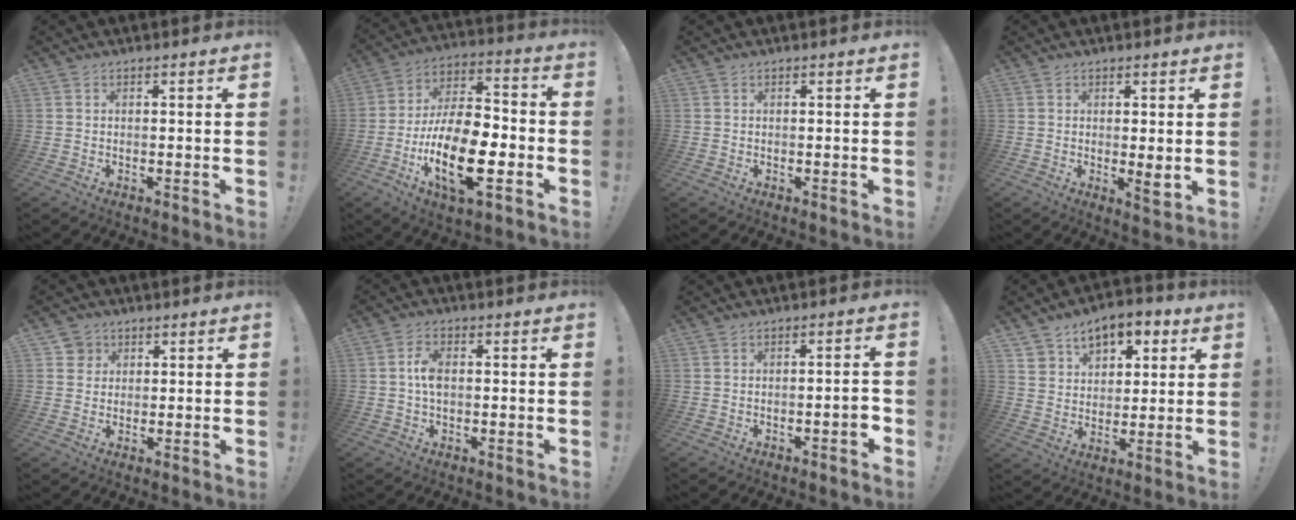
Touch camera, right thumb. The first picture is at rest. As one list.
[{"total": 20.7, "force": [-7.9, 8.7, 17.0], "torque": [-0.330, 0.035, -0.128]}, {"total": 0.0}, {"total": 3.5, "force": [0.5, 0.8, 3.4], "torque": [-0.026, -0.021, 0.007]}, {"total": 3.8, "force": [1.7, 3.4, 0.6], "torque": [-0.010, -0.002, 0.031]}, {"total": 5.0, "force": [0.1, 2.8, 4.1], "torque": [-0.074, 0.005, -0.001]}, {"total": 4.0, "force": [-1.6, 0.6, 3.6], "torque": [-0.055, 0.005, -0.024]}, {"total": 9.9, "force": [5.6, 7.2, 3.8], "torque": [-0.053, -0.029, 0.107]}]